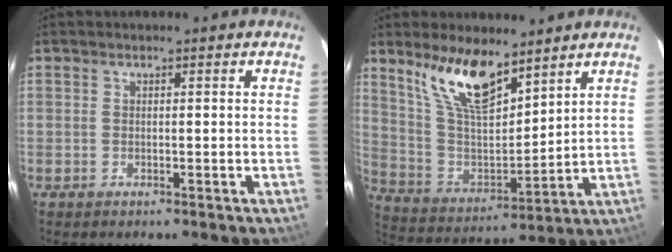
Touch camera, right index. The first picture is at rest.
{"total": 14.5, "force": [10.1, 5.0, 9.2], "torque": [-0.173, 0.000, 0.205]}